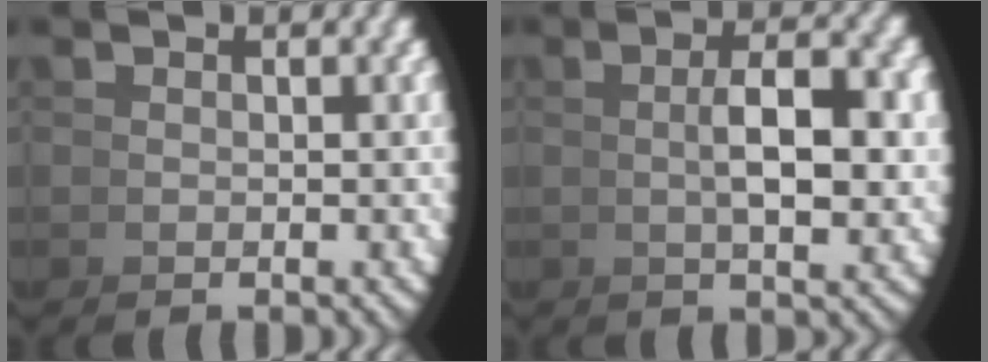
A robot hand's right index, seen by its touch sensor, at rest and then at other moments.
{"total": 4.7, "force": [1.2, 1.2, 4.4], "torque": [-0.050, 0.016, 0.015]}